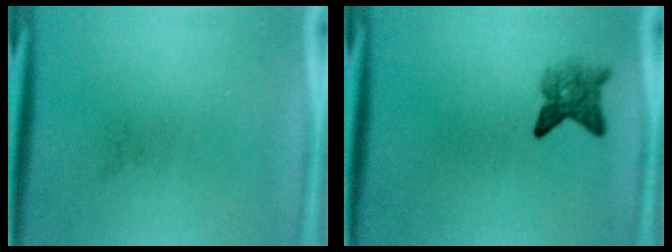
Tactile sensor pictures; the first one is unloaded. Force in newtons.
{"total": 3.1}